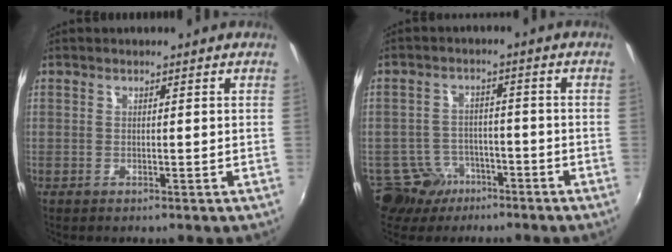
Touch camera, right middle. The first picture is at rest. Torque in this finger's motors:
{"motor_torque": [-0.22, -0.26, -0.05, -0.02]}